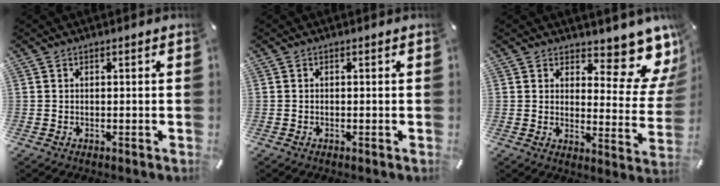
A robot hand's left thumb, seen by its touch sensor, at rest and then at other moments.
{"total": 0.0}
{"total": 12.8, "force": [9.1, 5.5, 7.2], "torque": [-0.068, -0.091, 0.151]}